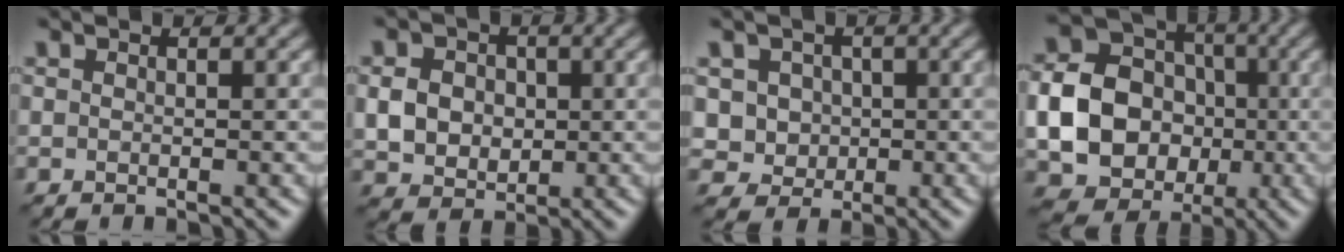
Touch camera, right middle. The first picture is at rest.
{"total": 3.8, "force": [-0.1, 3.2, 2.0], "torque": [-0.044, -0.005, -0.004]}
{"total": 4.4, "force": [0.7, 4.0, 1.8], "torque": [-0.038, 0.004, 0.012]}
{"total": 11.8, "force": [-1.5, 10.5, 5.3], "torque": [-0.100, -0.026, -0.038]}